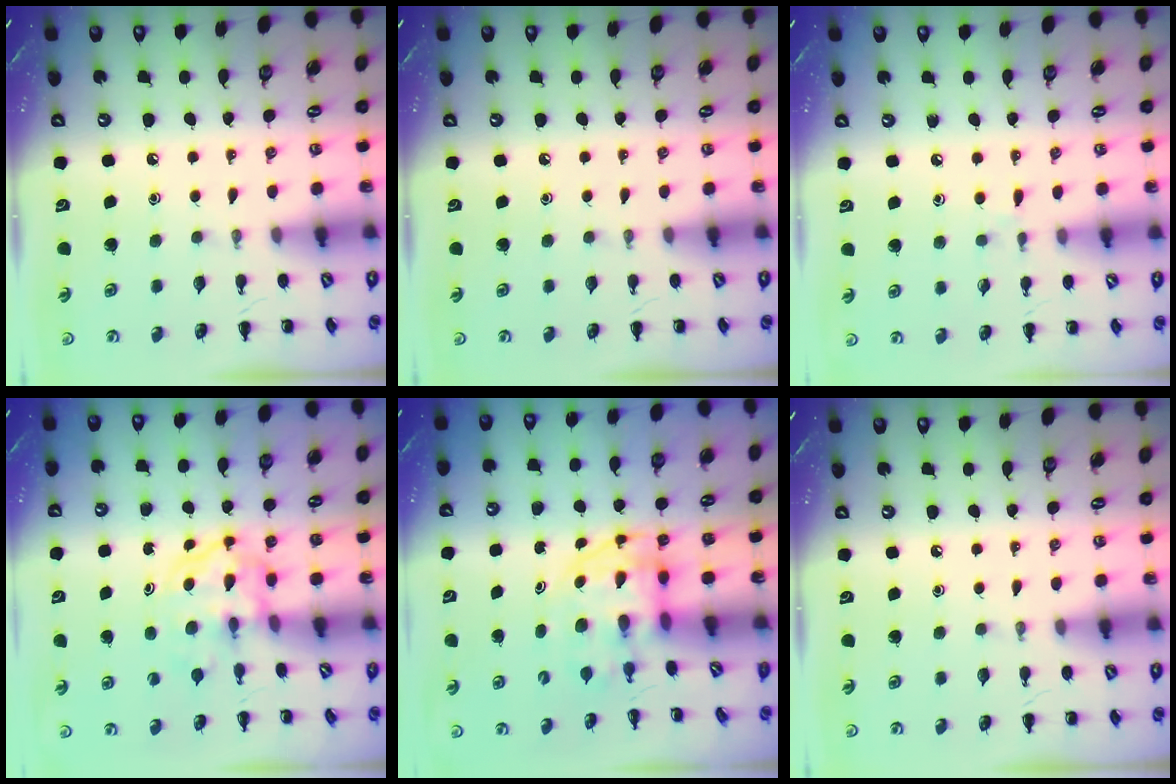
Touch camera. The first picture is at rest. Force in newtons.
{"total": 0.0}
{"total": 5.6, "press": 5.2, "slide": 2.1}
{"total": 3.9, "press": 3.9, "slide": 0.5}
{"total": 3.8, "press": 3.7, "slide": 0.7}
{"total": 0.0}